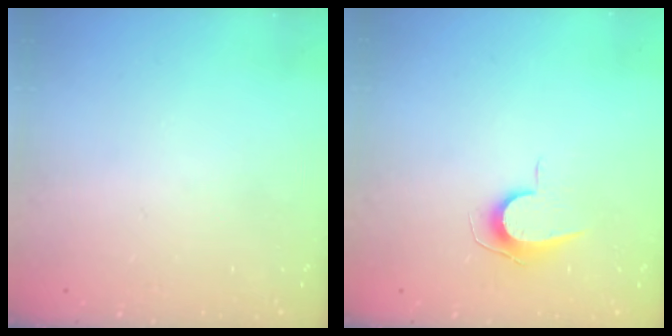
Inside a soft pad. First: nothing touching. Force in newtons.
{"total": 6.8, "press": 6.8, "slide": 0.7}